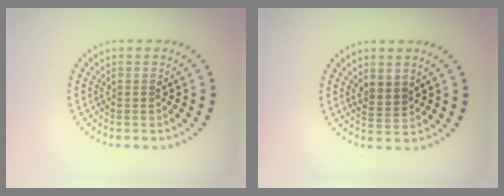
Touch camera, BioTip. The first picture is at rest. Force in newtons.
{"total": 1.6, "press": 1.4, "slide": 0.9}